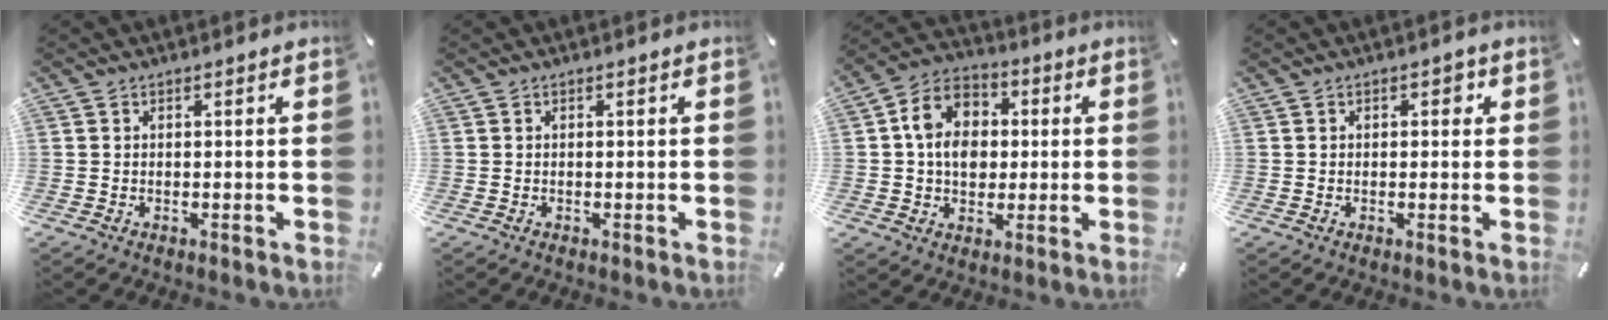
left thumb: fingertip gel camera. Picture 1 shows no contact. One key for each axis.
{"total": 0.0}
{"total": 10.9, "fx": 0.9, "fy": 9.2, "fz": 5.8, "tx": -0.105, "ty": 0.020, "tz": 0.018}
{"total": 1.8, "fx": 0.4, "fy": 1.2, "fz": 1.3, "tx": -0.010, "ty": 0.003, "tz": 0.001}